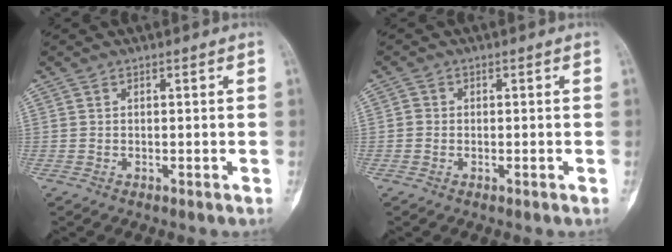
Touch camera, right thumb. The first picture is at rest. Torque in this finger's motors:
{"motor_torque": [-0.20, 0.56, 0.23, 0.13, 0.00]}